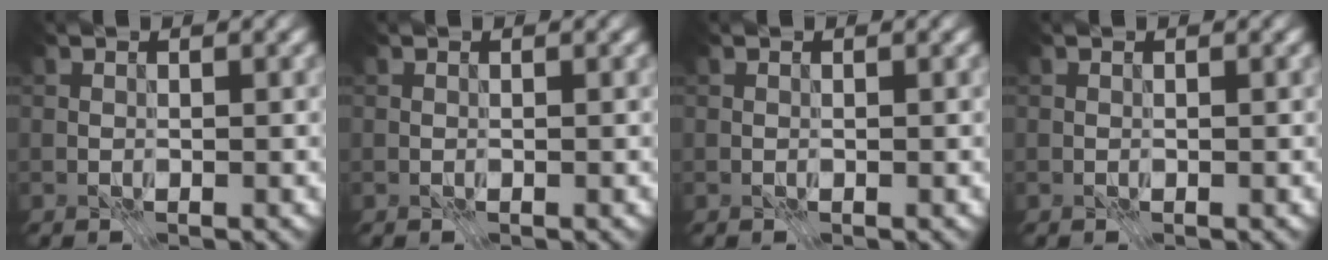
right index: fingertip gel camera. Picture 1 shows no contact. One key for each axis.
{"total": 0.0}
{"total": 0.0}
{"total": 0.0}